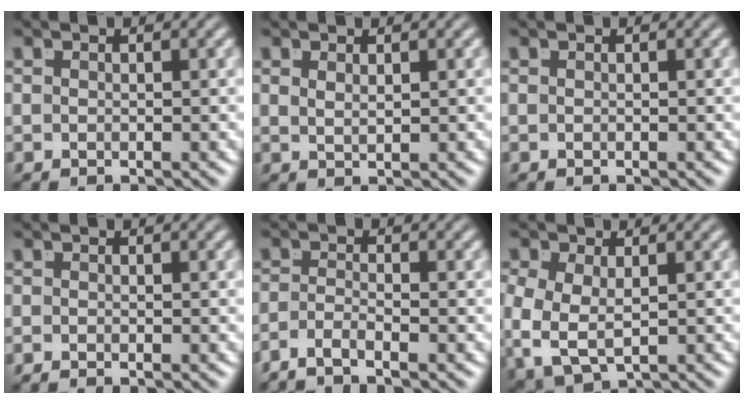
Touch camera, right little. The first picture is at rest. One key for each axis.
{"total": 1.2, "fx": 0.6, "fy": -0.9, "fz": 0.4, "tx": -0.007, "ty": -0.012, "tz": 0.025}
{"total": 0.0}
{"total": 0.7, "fx": -0.6, "fy": -0.4, "fz": 0.2, "tx": 0.001, "ty": -0.005, "tz": -0.007}
{"total": 2.5, "fx": -2.1, "fy": -0.4, "fz": 1.2, "tx": -0.022, "ty": -0.014, "tz": -0.033}
{"total": 6.8, "fx": -1.0, "fy": 5.5, "fz": 4.0, "tx": -0.114, "ty": -0.041, "tz": 0.004}